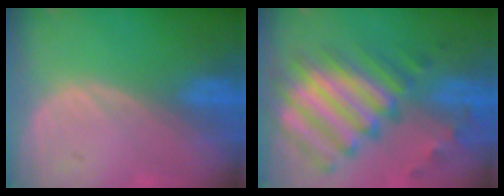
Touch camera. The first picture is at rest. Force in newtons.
{"total": 12.2, "press": 10.5, "slide": 6.1}